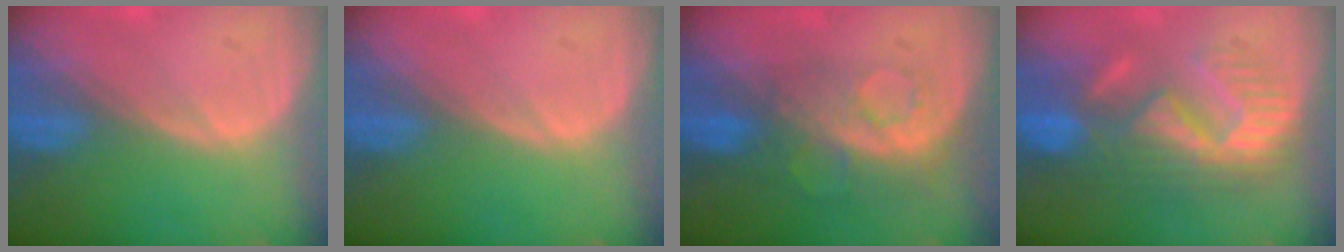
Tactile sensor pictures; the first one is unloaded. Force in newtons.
{"total": 0.0}
{"total": 8.5, "press": 7.2, "slide": 4.6}
{"total": 10.4, "press": 9.6, "slide": 3.8}